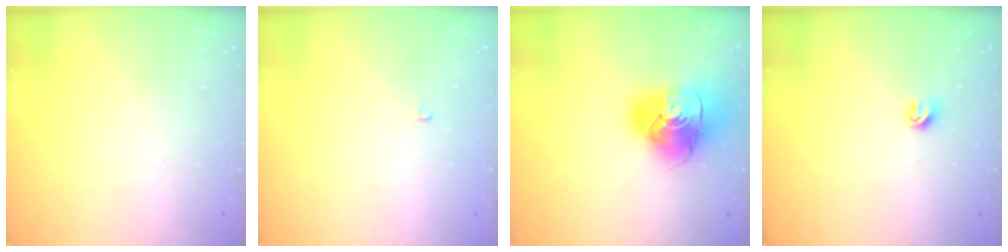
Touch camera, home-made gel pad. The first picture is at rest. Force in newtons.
{"total": 2.1, "press": 2.1, "slide": 0.2}
{"total": 14.9, "press": 14.7, "slide": 2.1}
{"total": 6.0, "press": 5.9, "slide": 0.7}